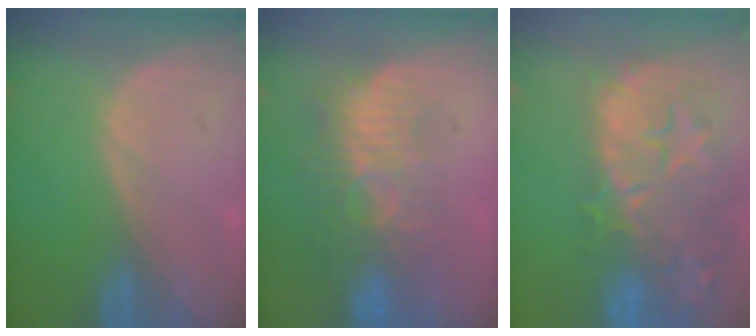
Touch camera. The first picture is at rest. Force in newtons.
{"total": 9.1, "press": 8.3, "slide": 3.7}
{"total": 14.8, "press": 11.8, "slide": 8.9}